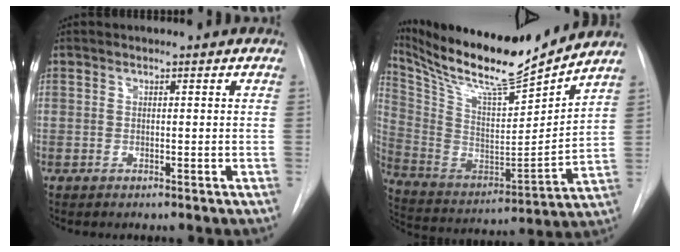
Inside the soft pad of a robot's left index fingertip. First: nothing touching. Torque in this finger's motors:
{"motor_torque": [0.79, -1.10, 0.11, 0.08]}